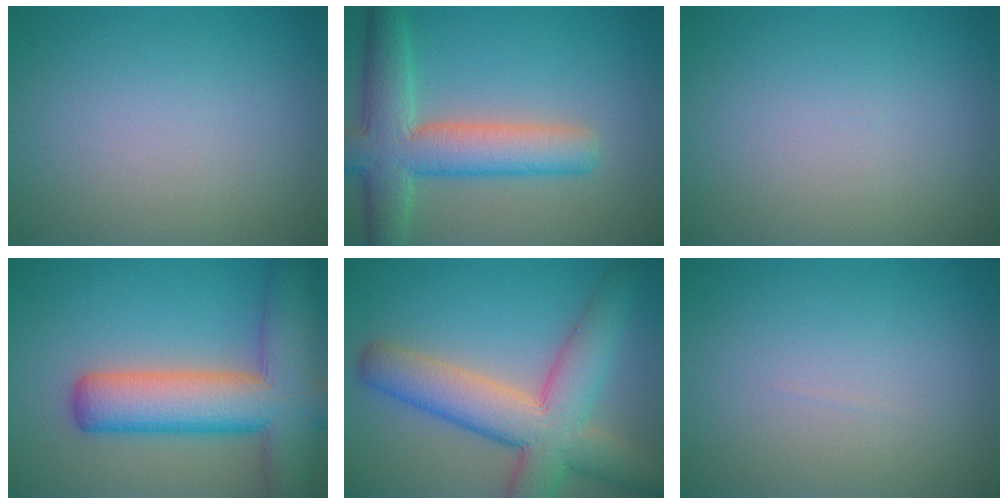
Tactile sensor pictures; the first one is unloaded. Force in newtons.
{"total": 7.6, "press": 7.6, "slide": 0.4}
{"total": 0.0}
{"total": 11.0, "press": 11.0, "slide": 0.6}
{"total": 9.2, "press": 9.1, "slide": 0.7}
{"total": 0.0}